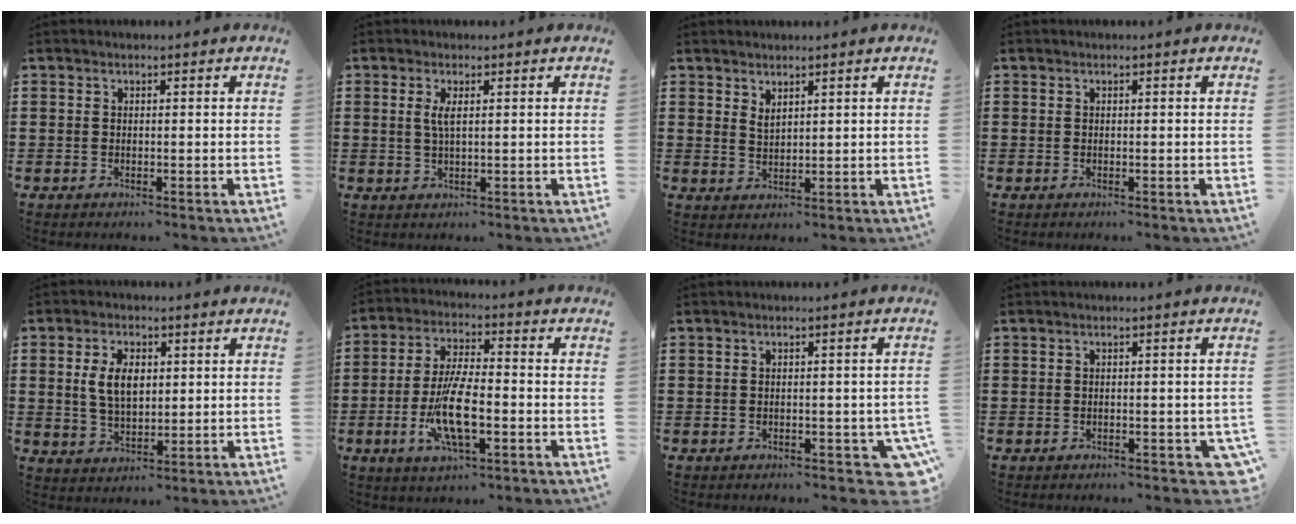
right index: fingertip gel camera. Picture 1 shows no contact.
{"total": 2.4, "force": [0.6, 0.5, 2.2], "torque": [-0.046, 0.003, 0.009]}
{"total": 2.0, "force": [1.4, 1.4, 0.2], "torque": [-0.008, 0.006, 0.029]}
{"total": 0.0}
{"total": 5.9, "force": [1.0, 3.4, 4.7], "torque": [-0.098, 0.007, 0.012]}
{"total": 10.3, "force": [-2.8, 3.2, 9.3], "torque": [-0.198, -0.015, -0.053]}
{"total": 3.1, "force": [-1.6, 1.5, 2.2], "torque": [-0.039, 0.003, -0.029]}
{"total": 1.5, "force": [-0.9, 0.6, 1.0], "torque": [-0.022, -0.003, -0.017]}